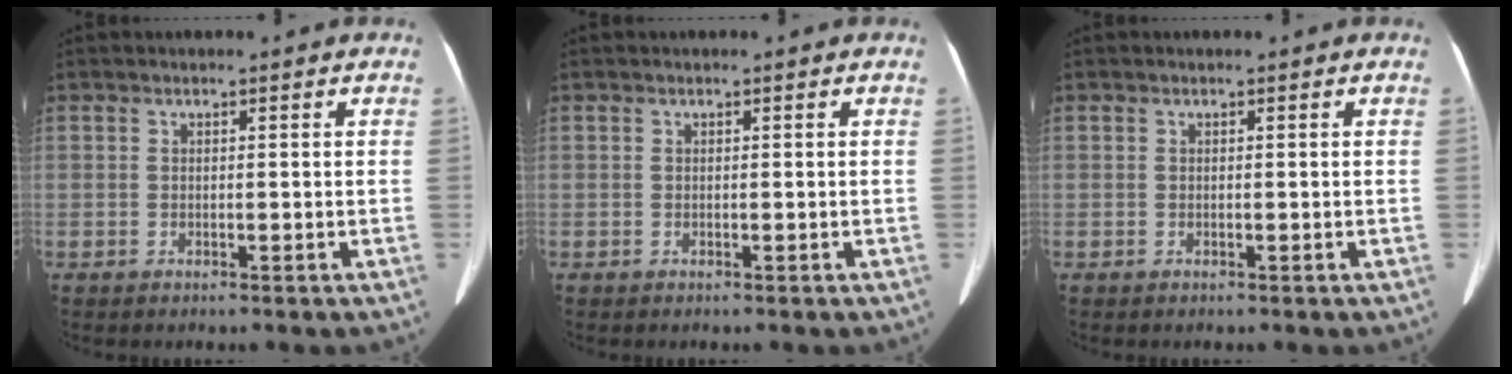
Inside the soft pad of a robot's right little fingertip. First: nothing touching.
{"total": 0.0}
{"total": 0.0}